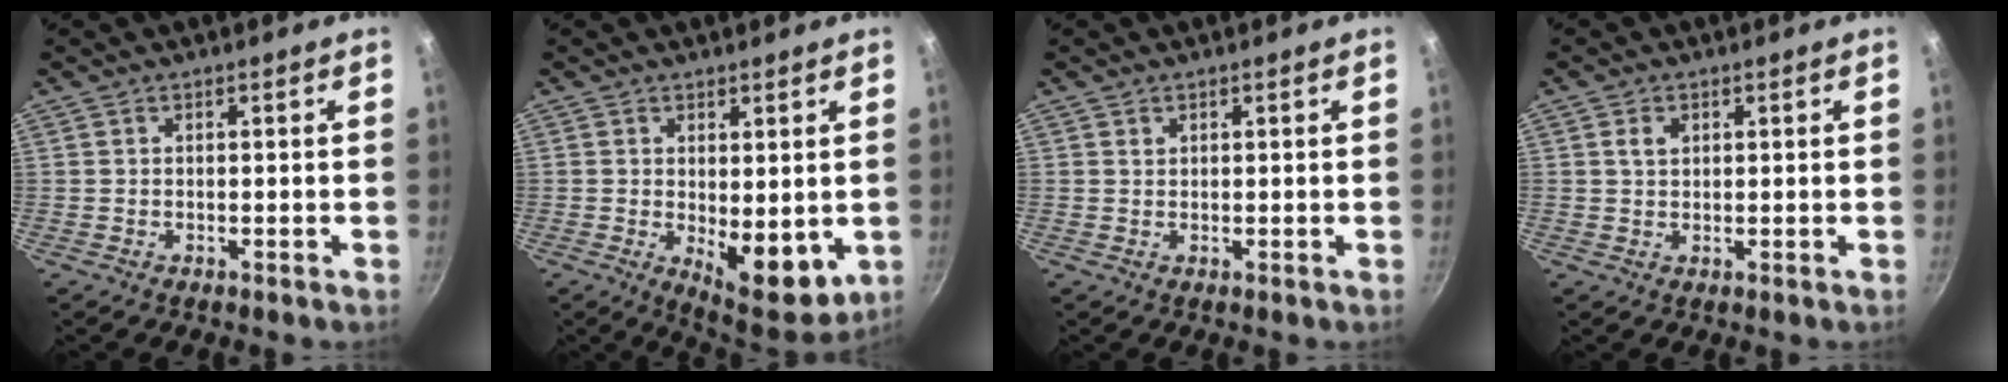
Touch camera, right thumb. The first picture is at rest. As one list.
[{"total": 10.2, "force": [-0.6, 4.9, 8.9], "torque": [-0.100, -0.021, 0.006]}, {"total": 0.7, "force": [0.4, 0.5, 0.2], "torque": [-0.004, -0.003, 0.009]}, {"total": 2.4, "force": [0.8, 1.7, 1.4], "torque": [-0.021, 0.000, 0.017]}]